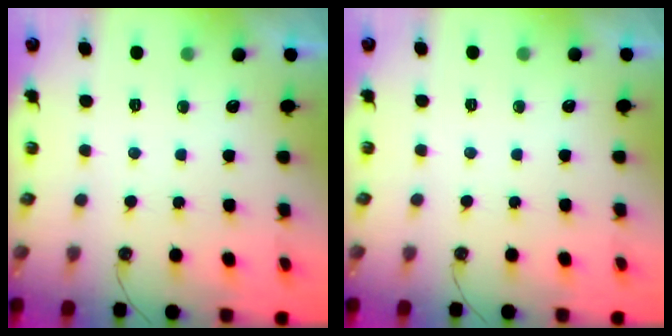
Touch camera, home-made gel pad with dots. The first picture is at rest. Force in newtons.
{"total": 0.0}